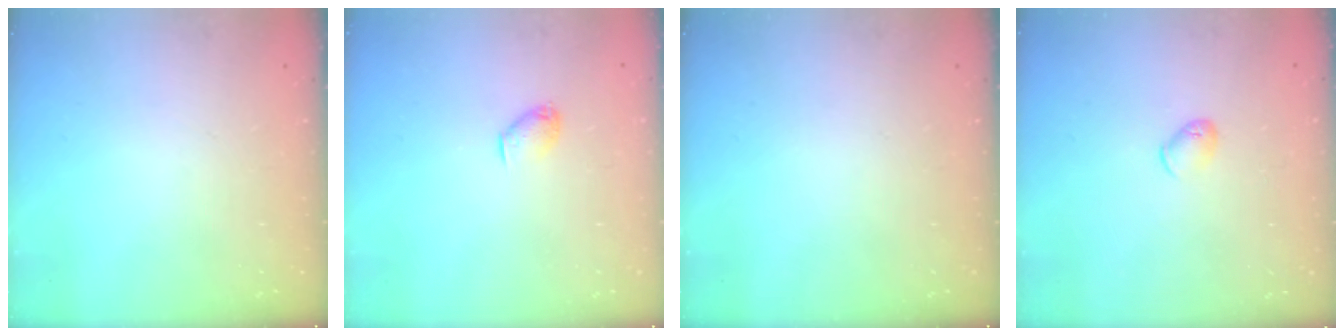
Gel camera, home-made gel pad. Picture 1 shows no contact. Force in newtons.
{"total": 5.4, "press": 5.3, "slide": 0.7}
{"total": 0.0}
{"total": 4.8, "press": 4.7, "slide": 0.8}